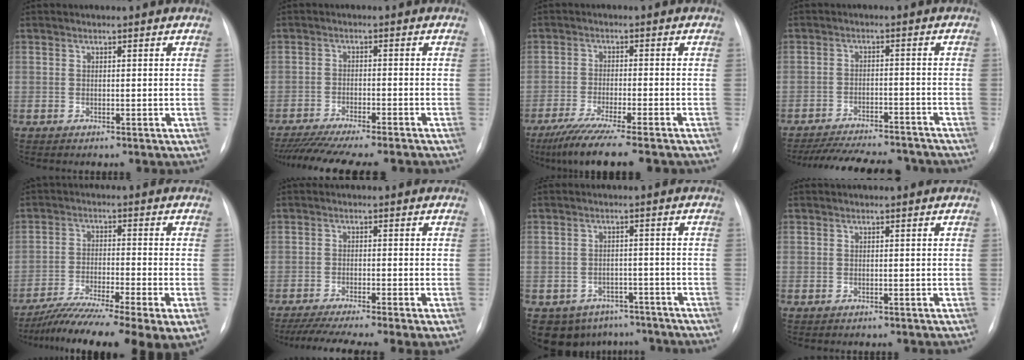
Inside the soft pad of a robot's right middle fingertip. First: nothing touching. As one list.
[{"total": 15.7, "force": [-13.9, 1.2, 7.2], "torque": [-0.117, -0.025, -0.198]}, {"total": 10.1, "force": [-8.0, -0.5, 6.2], "torque": [-0.098, -0.031, -0.129]}, {"total": 17.4, "force": [-15.8, 3.3, 6.6], "torque": [-0.134, -0.012, -0.217]}, {"total": 13.6, "force": [-9.3, 0.8, 9.8], "torque": [-0.159, -0.030, -0.156]}, {"total": 11.2, "force": [-8.5, 0.3, 7.3], "torque": [-0.115, -0.022, -0.135]}, {"total": 9.3, "force": [-6.9, 5.9, 1.6], "torque": [-0.022, 0.014, -0.083]}, {"total": 0.0}]